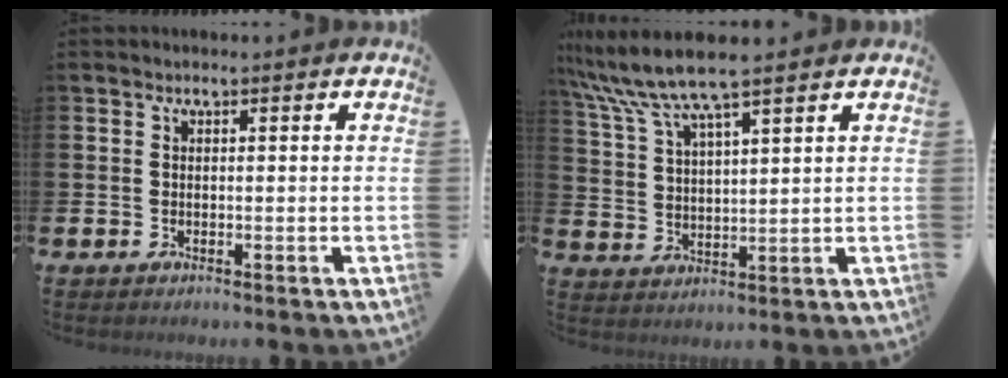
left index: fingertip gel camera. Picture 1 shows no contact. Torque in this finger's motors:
{"motor_torque": [1.02, -1.12, 1.05, 0.21]}